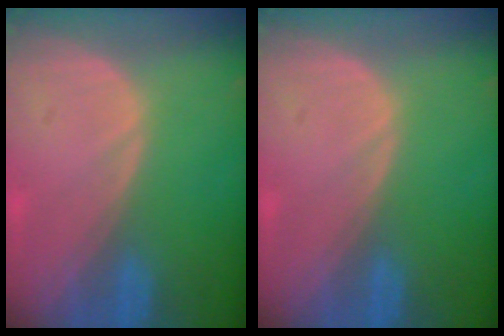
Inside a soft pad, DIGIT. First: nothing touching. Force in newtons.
{"total": 0.0}